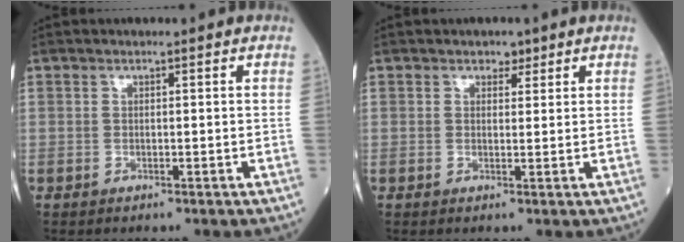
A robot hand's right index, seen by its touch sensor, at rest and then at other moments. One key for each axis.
{"total": 1.5, "fx": 1.0, "fy": 1.0, "fz": 0.5, "tx": -0.002, "ty": -0.001, "tz": 0.012}